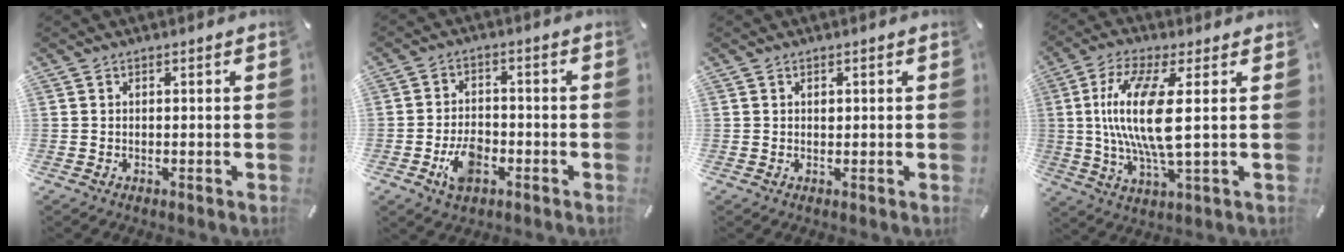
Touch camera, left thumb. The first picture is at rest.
{"total": 7.7, "force": [-3.2, 4.8, 5.2], "torque": [-0.097, 0.012, -0.057]}
{"total": 0.7, "force": [0.2, 0.6, 0.3], "torque": [-0.007, 0.001, 0.003]}
{"total": 15.0, "force": [1.4, 3.7, 14.5], "torque": [-0.305, -0.015, 0.015]}